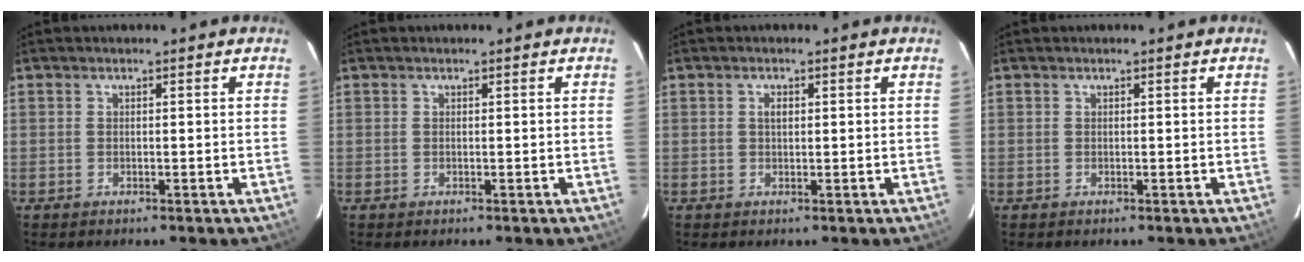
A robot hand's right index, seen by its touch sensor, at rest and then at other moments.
{"total": 0.0}
{"total": 1.3, "force": [0.3, 0.8, 1.0], "torque": [-0.018, 0.004, 0.004]}
{"total": 0.0}